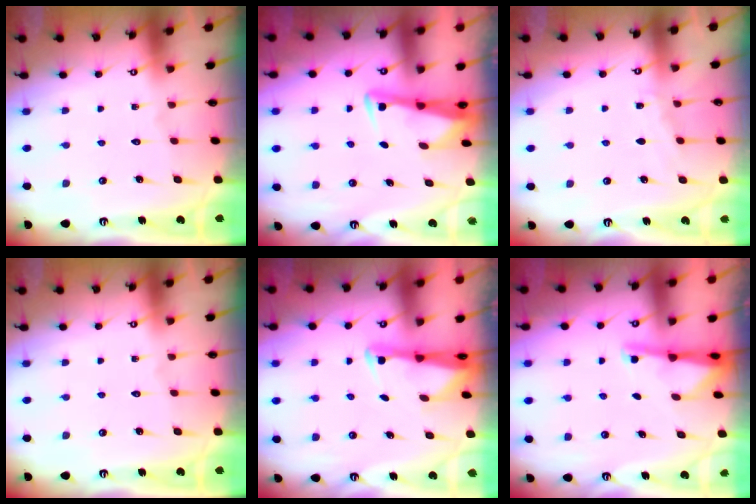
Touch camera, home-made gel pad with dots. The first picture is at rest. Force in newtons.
{"total": 3.4, "press": 3.4, "slide": 0.4}
{"total": 3.4, "press": 3.4, "slide": 0.5}
{"total": 0.0}
{"total": 2.7, "press": 2.7, "slide": 0.5}
{"total": 2.9, "press": 2.8, "slide": 0.5}